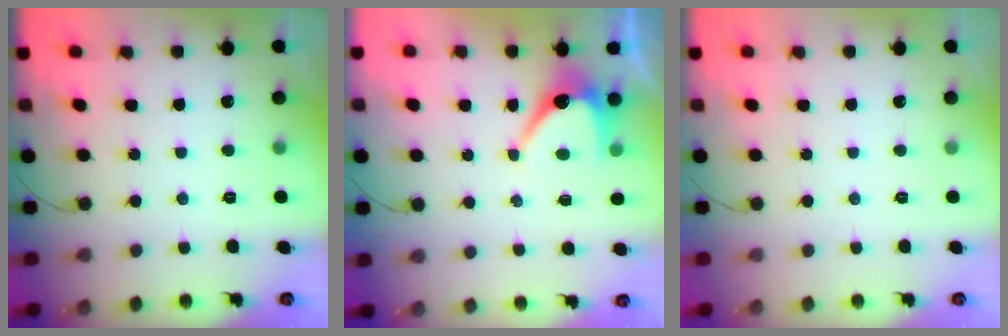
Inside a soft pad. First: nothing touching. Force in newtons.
{"total": 7.0, "press": 7.0, "slide": 0.7}
{"total": 0.0}